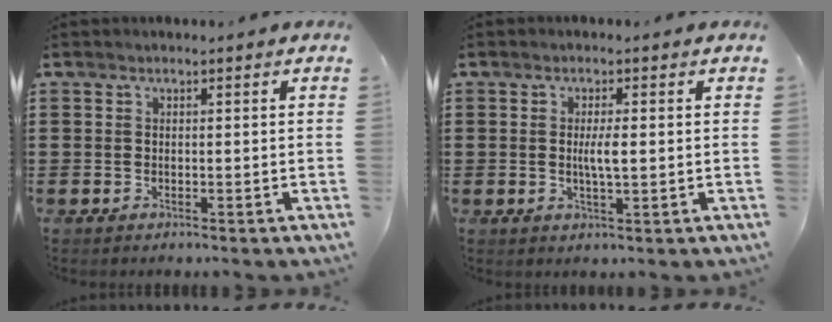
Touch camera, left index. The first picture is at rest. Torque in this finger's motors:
{"motor_torque": [0.74, 0.12, 0.11, 0.07]}